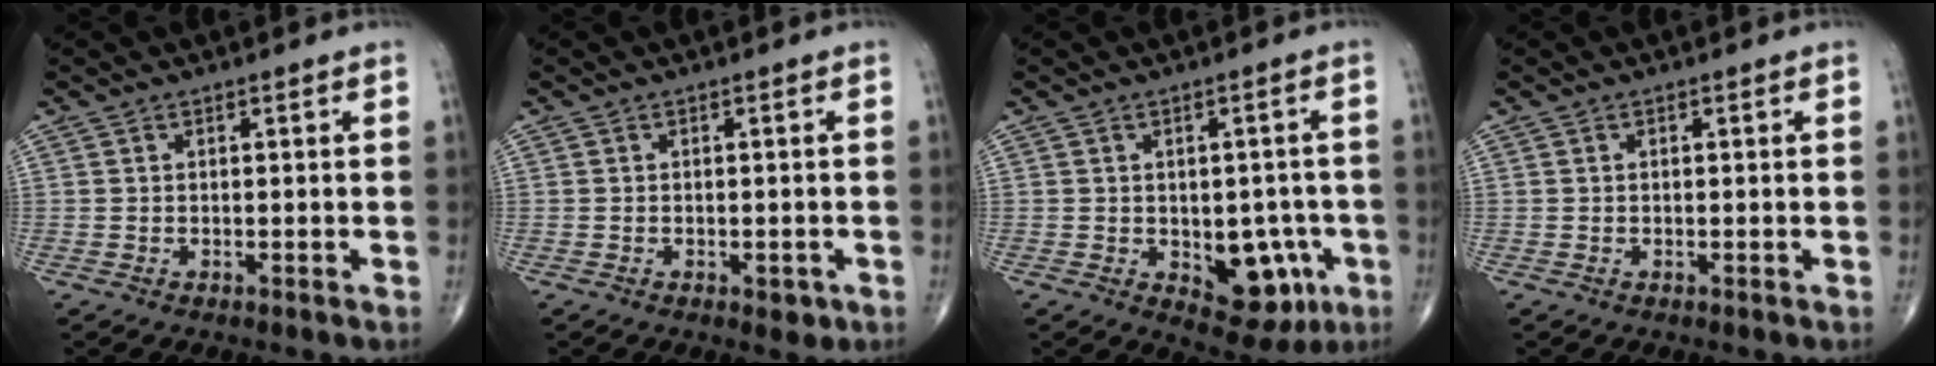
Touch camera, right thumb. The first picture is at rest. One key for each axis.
{"total": 2.1, "fx": -0.9, "fy": 1.2, "fz": 1.5, "tx": -0.013, "ty": 0.002, "tz": -0.007}
{"total": 10.5, "fx": -3.0, "fy": 6.3, "fz": 7.8, "tx": -0.053, "ty": 0.009, "tz": -0.025}
{"total": 0.0}